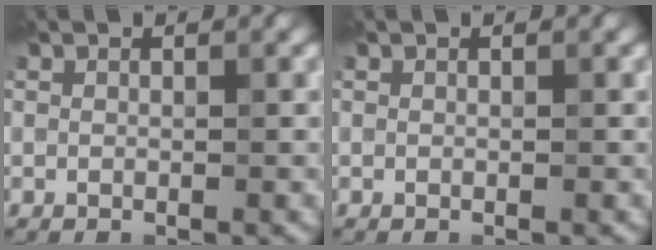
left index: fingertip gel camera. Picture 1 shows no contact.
{"total": 0.0}